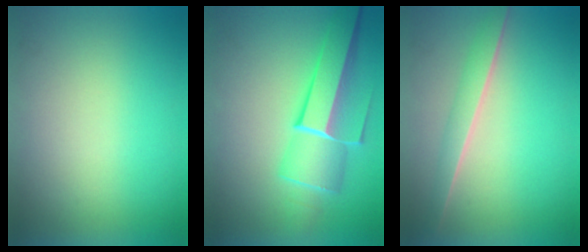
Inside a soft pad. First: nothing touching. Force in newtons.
{"total": 5.0}
{"total": 1.7}